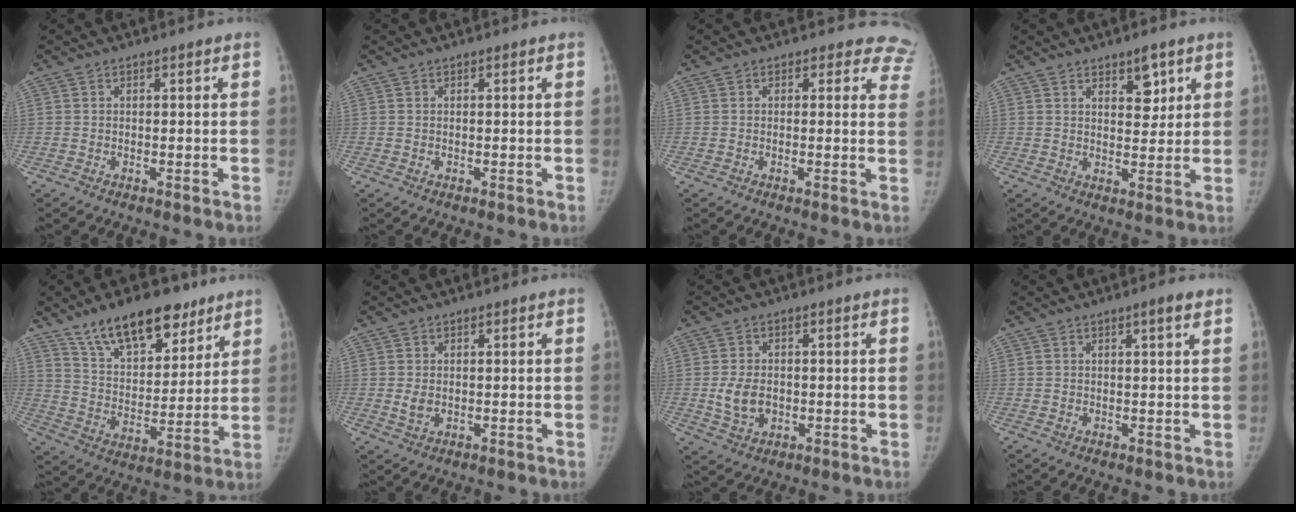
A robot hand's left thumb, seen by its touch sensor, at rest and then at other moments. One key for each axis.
{"total": 0.0}
{"total": 7.5, "fx": 6.3, "fy": 4.0, "fz": 0.5, "tx": 0.057, "ty": -0.018, "tz": 0.027}
{"total": 5.3, "fx": 3.0, "fy": 2.6, "fz": 3.5, "tx": -0.028, "ty": -0.020, "tz": 0.044}
{"total": 17.6, "fx": 12.0, "fy": 8.4, "fz": 9.8, "tx": -0.112, "ty": -0.054, "tz": 0.205}
{"total": 2.2, "fx": 0.0, "fy": 1.6, "fz": 1.5, "tx": -0.025, "ty": -0.005, "tz": 0.006}
{"total": 6.1, "fx": -0.7, "fy": 4.5, "fz": 4.1, "tx": -0.064, "ty": 0.000, "tz": -0.005}
{"total": 2.4, "fx": 1.4, "fy": 0.1, "fz": 2.0, "tx": -0.032, "ty": -0.005, "tz": 0.019}